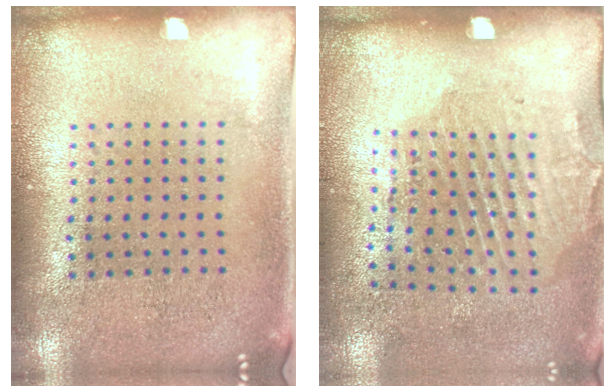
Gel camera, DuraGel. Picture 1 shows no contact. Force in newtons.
{"total": 2.0, "press": 1.2, "slide": 1.6}